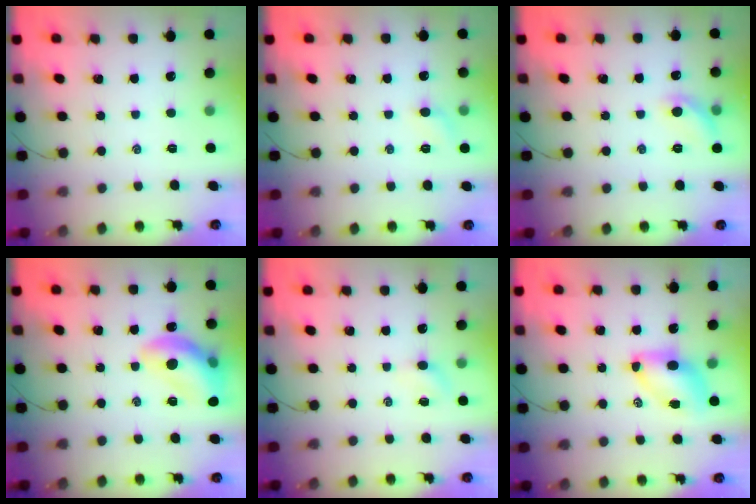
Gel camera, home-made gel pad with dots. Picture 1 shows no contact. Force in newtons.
{"total": 5.4, "press": 5.1, "slide": 1.5}
{"total": 7.4, "press": 7.3, "slide": 0.9}
{"total": 14.0, "press": 13.8, "slide": 2.0}
{"total": 2.3, "press": 2.2, "slide": 0.7}
{"total": 7.5, "press": 7.4, "slide": 1.4}